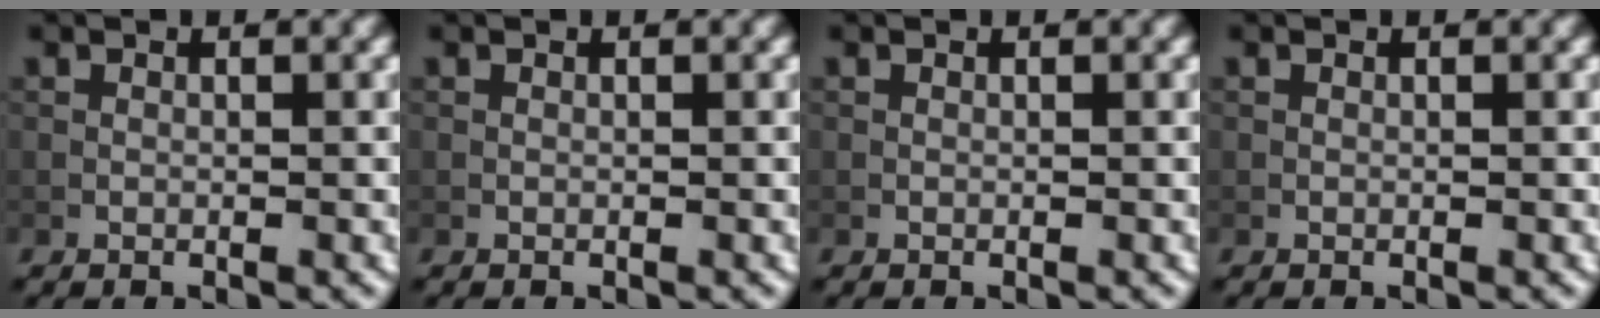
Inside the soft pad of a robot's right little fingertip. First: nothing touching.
{"total": 0.0}
{"total": 0.0}
{"total": 0.0}